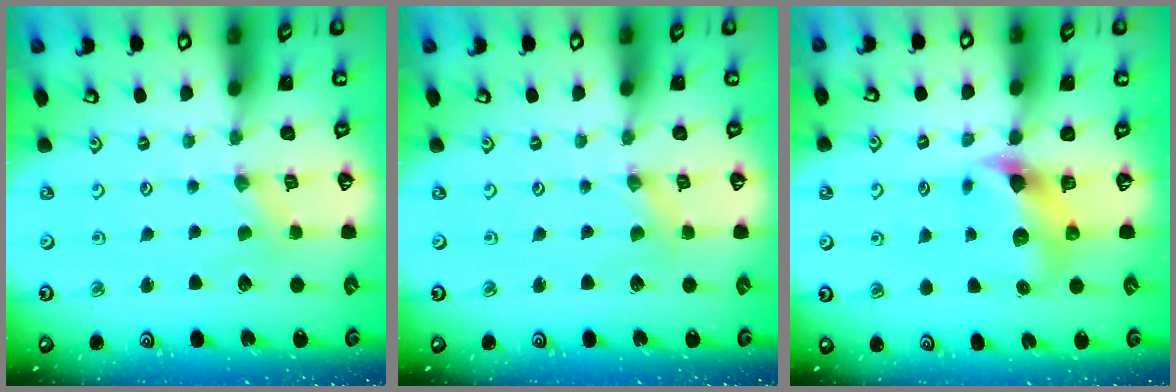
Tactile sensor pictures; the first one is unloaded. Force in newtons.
{"total": 1.0, "press": 1.0, "slide": 0.2}
{"total": 7.6, "press": 7.5, "slide": 1.0}